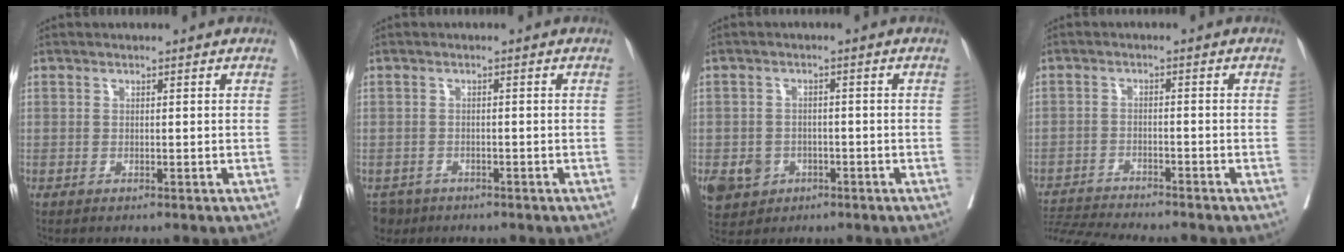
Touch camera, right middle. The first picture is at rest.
{"total": 3.7, "force": [-2.8, 2.4, 0.2], "torque": [0.002, 0.001, -0.047]}
{"total": 6.8, "force": [-2.9, 5.8, 1.9], "torque": [-0.038, 0.004, -0.038]}
{"total": 9.9, "force": [-9.5, -0.5, 2.8], "torque": [-0.042, -0.001, -0.152]}